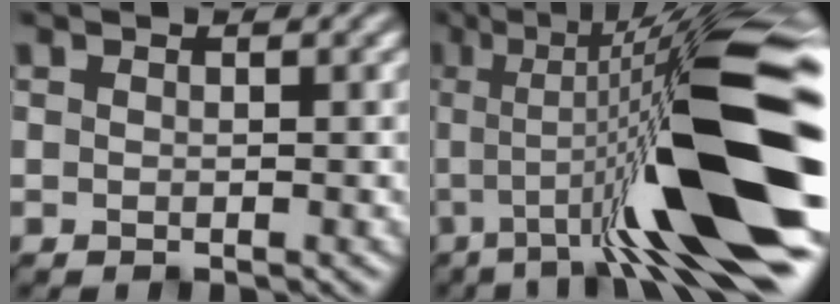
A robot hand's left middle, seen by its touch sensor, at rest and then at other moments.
{"total": 14.8, "force": [-2.0, 2.8, 14.4], "torque": [-0.203, 0.018, -0.036]}